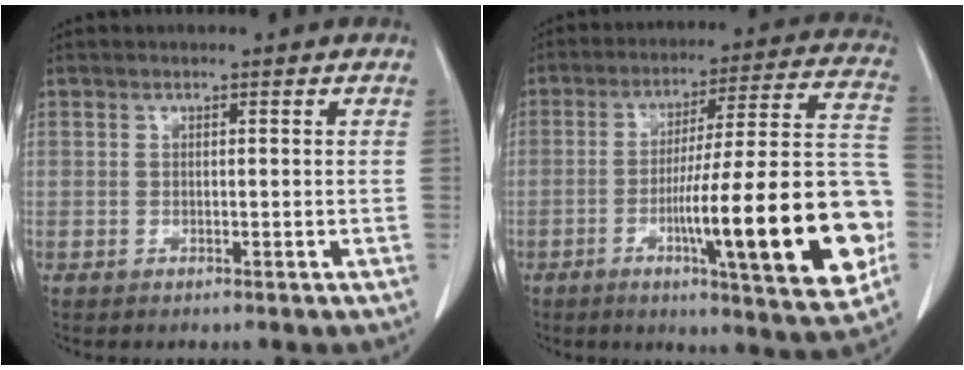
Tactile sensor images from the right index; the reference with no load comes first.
{"total": 23.8, "force": [-6.5, 1.9, 22.8], "torque": [-0.270, 0.008, -0.091]}